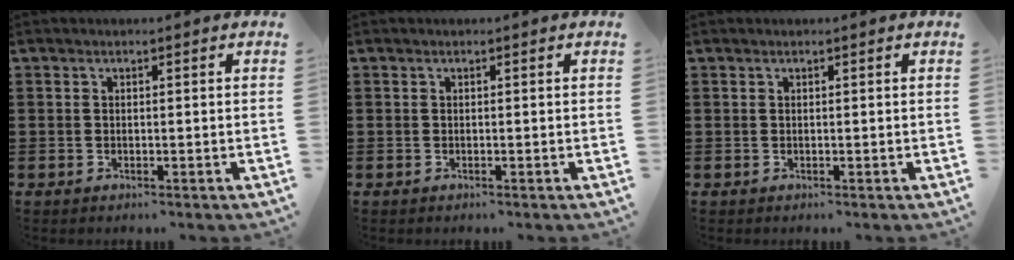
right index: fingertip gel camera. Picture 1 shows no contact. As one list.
[{"total": 0.0}, {"total": 0.0}]